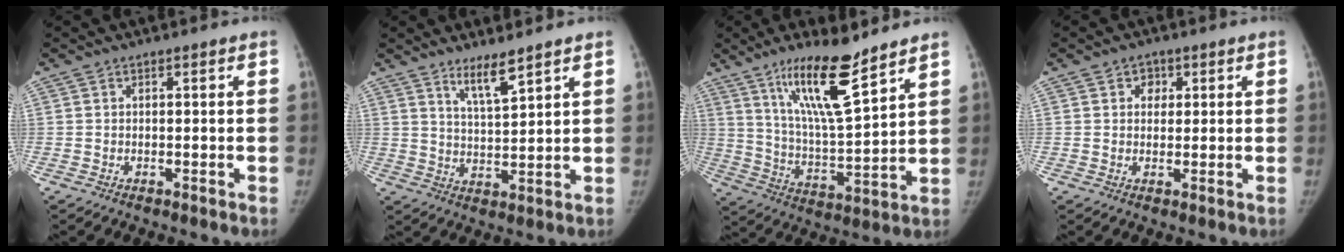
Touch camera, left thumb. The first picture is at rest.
{"total": 5.8, "force": [4.4, 0.8, 3.8], "torque": [-0.064, -0.040, 0.083]}
{"total": 15.6, "force": [10.4, 2.8, 11.3], "torque": [-0.191, -0.068, 0.198]}
{"total": 2.9, "force": [1.1, 2.3, 1.2], "torque": [0.001, -0.002, 0.013]}